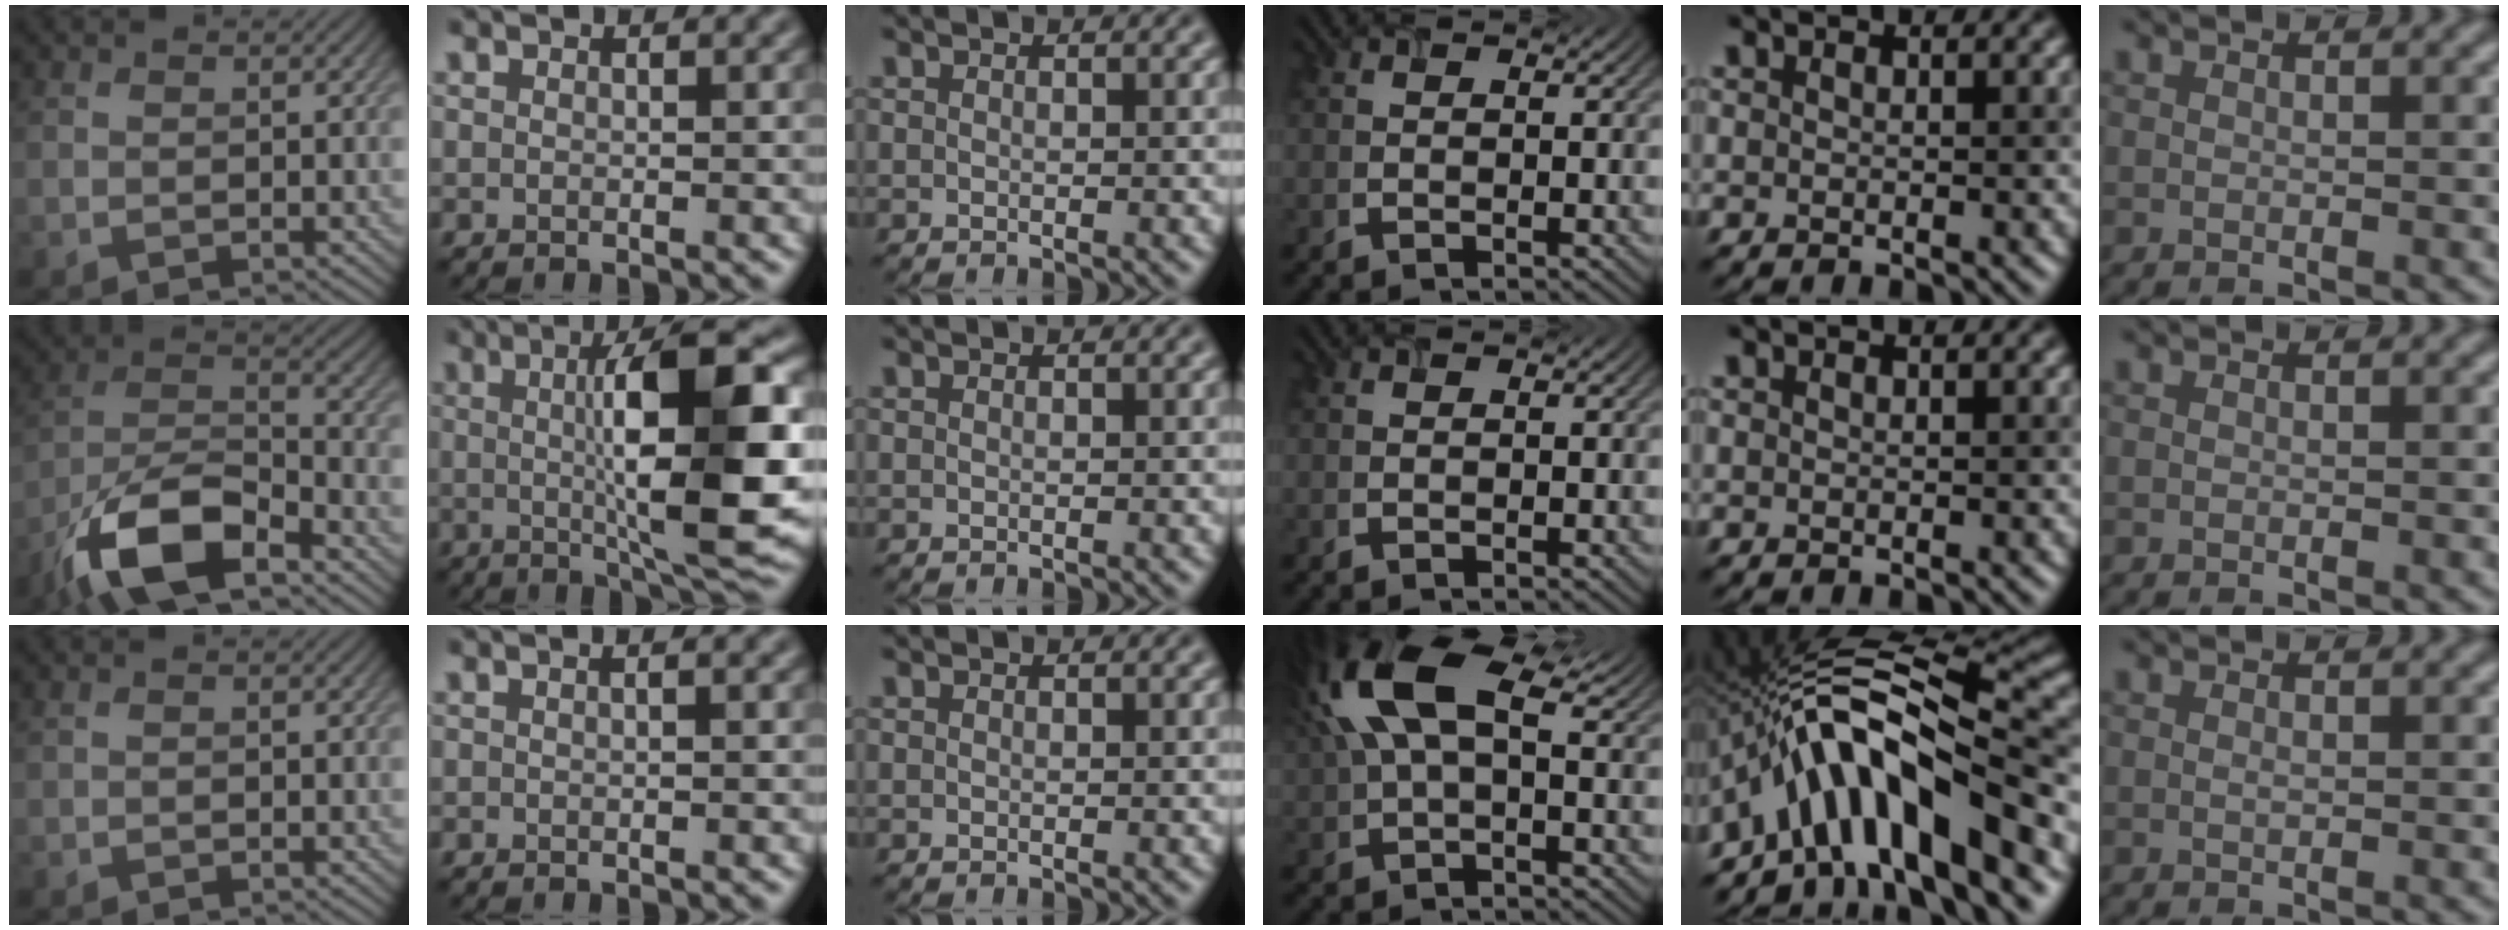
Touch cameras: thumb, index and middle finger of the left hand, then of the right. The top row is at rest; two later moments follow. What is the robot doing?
{"motion": "extract", "object": "airpods case & airpods"}